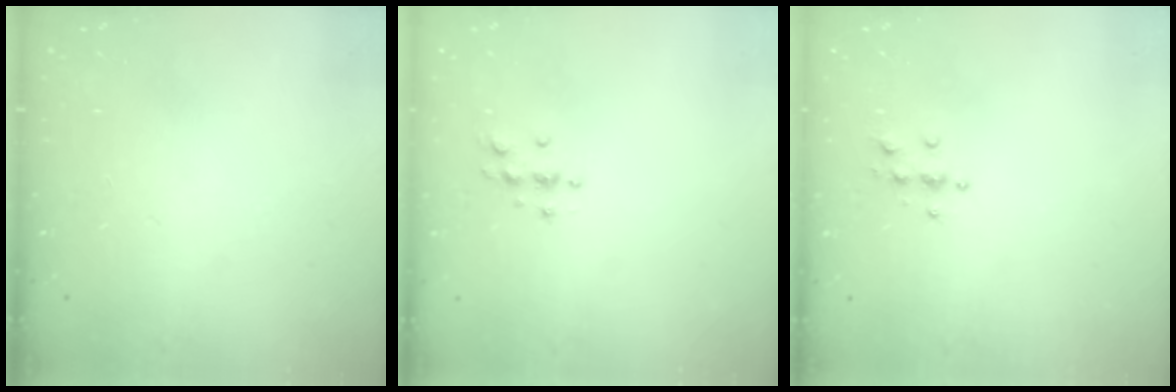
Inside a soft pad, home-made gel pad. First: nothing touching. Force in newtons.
{"total": 3.7, "press": 3.7, "slide": 0.5}
{"total": 3.9, "press": 3.9, "slide": 0.4}